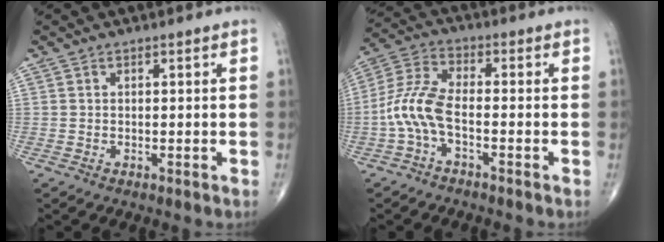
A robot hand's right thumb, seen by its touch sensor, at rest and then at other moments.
{"total": 8.2, "force": [-2.5, 3.3, 7.0], "torque": [-0.164, 0.031, -0.059]}